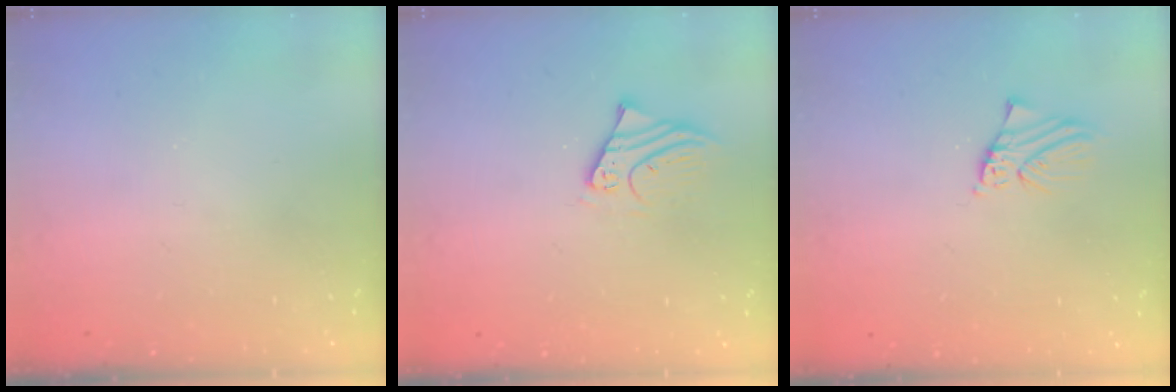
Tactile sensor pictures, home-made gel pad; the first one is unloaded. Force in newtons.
{"total": 3.9, "press": 3.9, "slide": 0.4}
{"total": 1.6, "press": 1.6, "slide": 0.1}